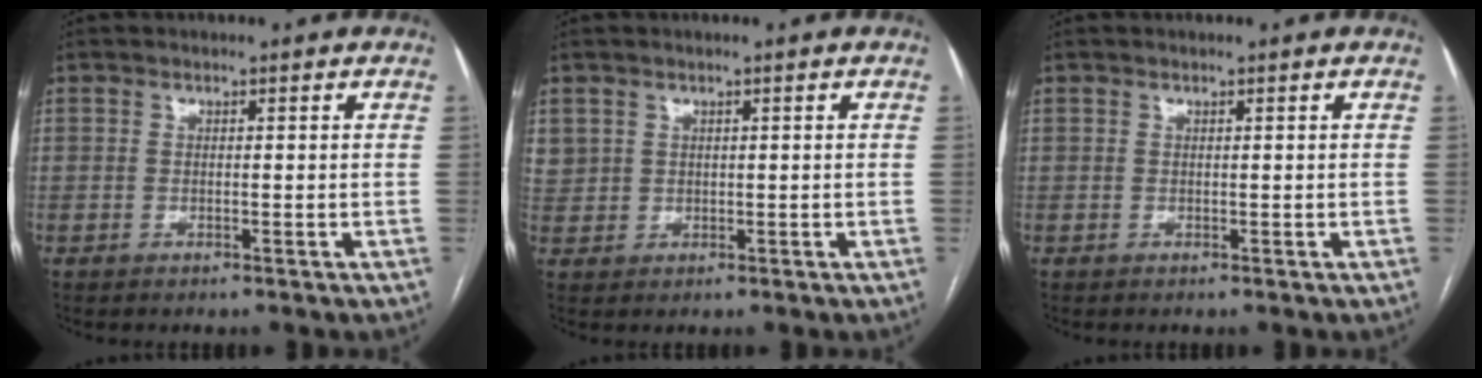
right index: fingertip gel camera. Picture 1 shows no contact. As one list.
[{"total": 2.8, "force": [1.2, 2.5, 0.5], "torque": [-0.001, 0.010, 0.028]}, {"total": 0.0}]